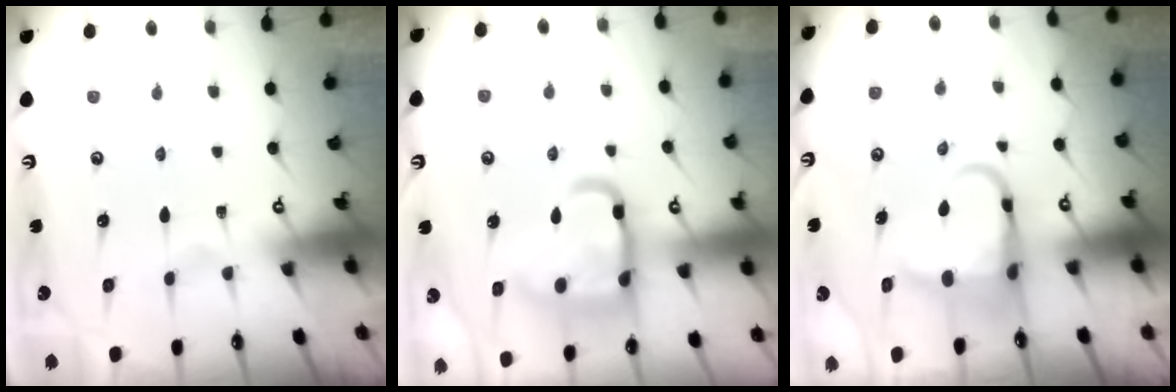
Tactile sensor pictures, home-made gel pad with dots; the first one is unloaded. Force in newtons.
{"total": 18.5, "press": 18.5, "slide": 1.7}
{"total": 6.7, "press": 6.6, "slide": 1.2}